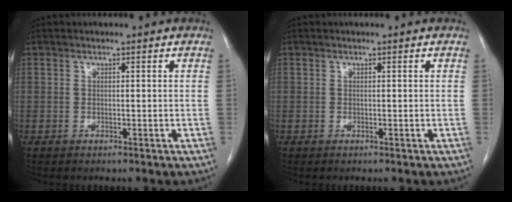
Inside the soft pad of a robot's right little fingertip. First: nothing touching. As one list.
[{"total": 0.0}]